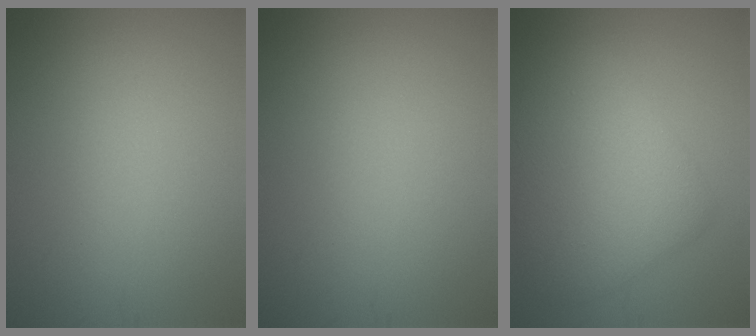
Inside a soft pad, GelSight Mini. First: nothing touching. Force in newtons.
{"total": 0.0}
{"total": 7.2, "press": 7.2, "slide": 0.2}